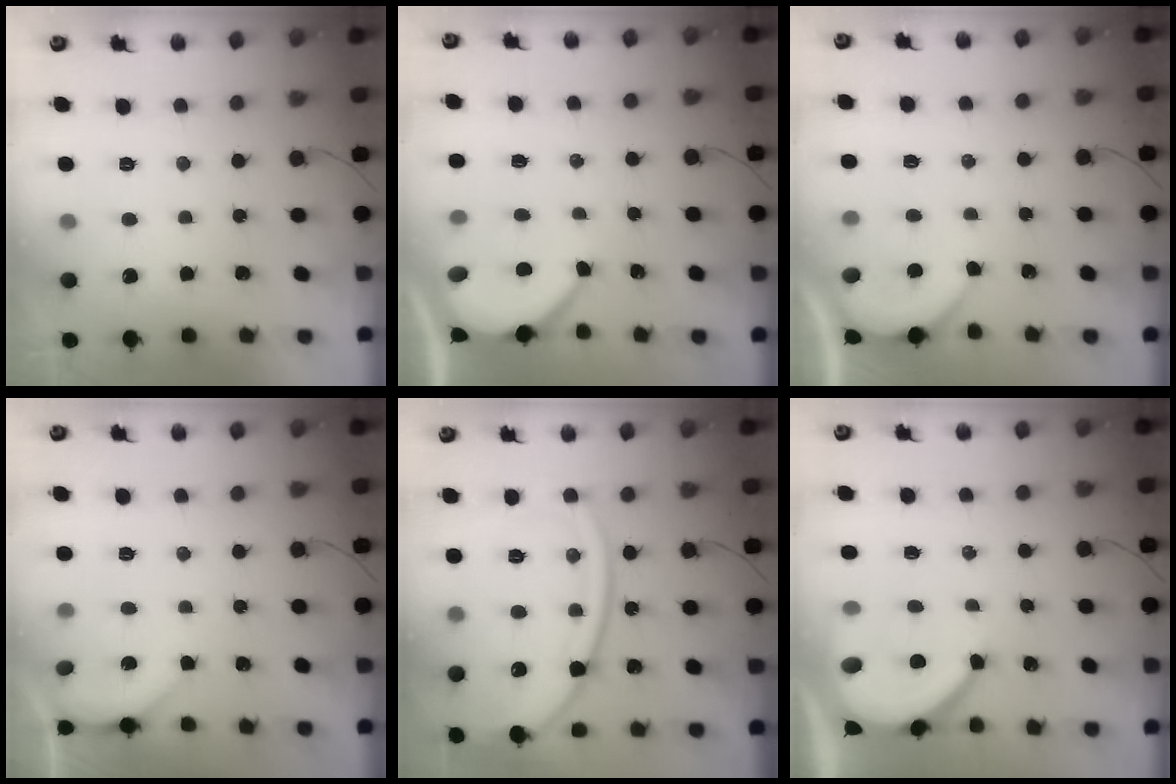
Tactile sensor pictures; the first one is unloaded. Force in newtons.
{"total": 4.5, "press": 4.5, "slide": 0.5}
{"total": 1.7, "press": 1.6, "slide": 0.4}
{"total": 1.8, "press": 1.8, "slide": 0.2}
{"total": 15.3, "press": 15.3, "slide": 0.8}
{"total": 8.1, "press": 8.1, "slide": 0.8}